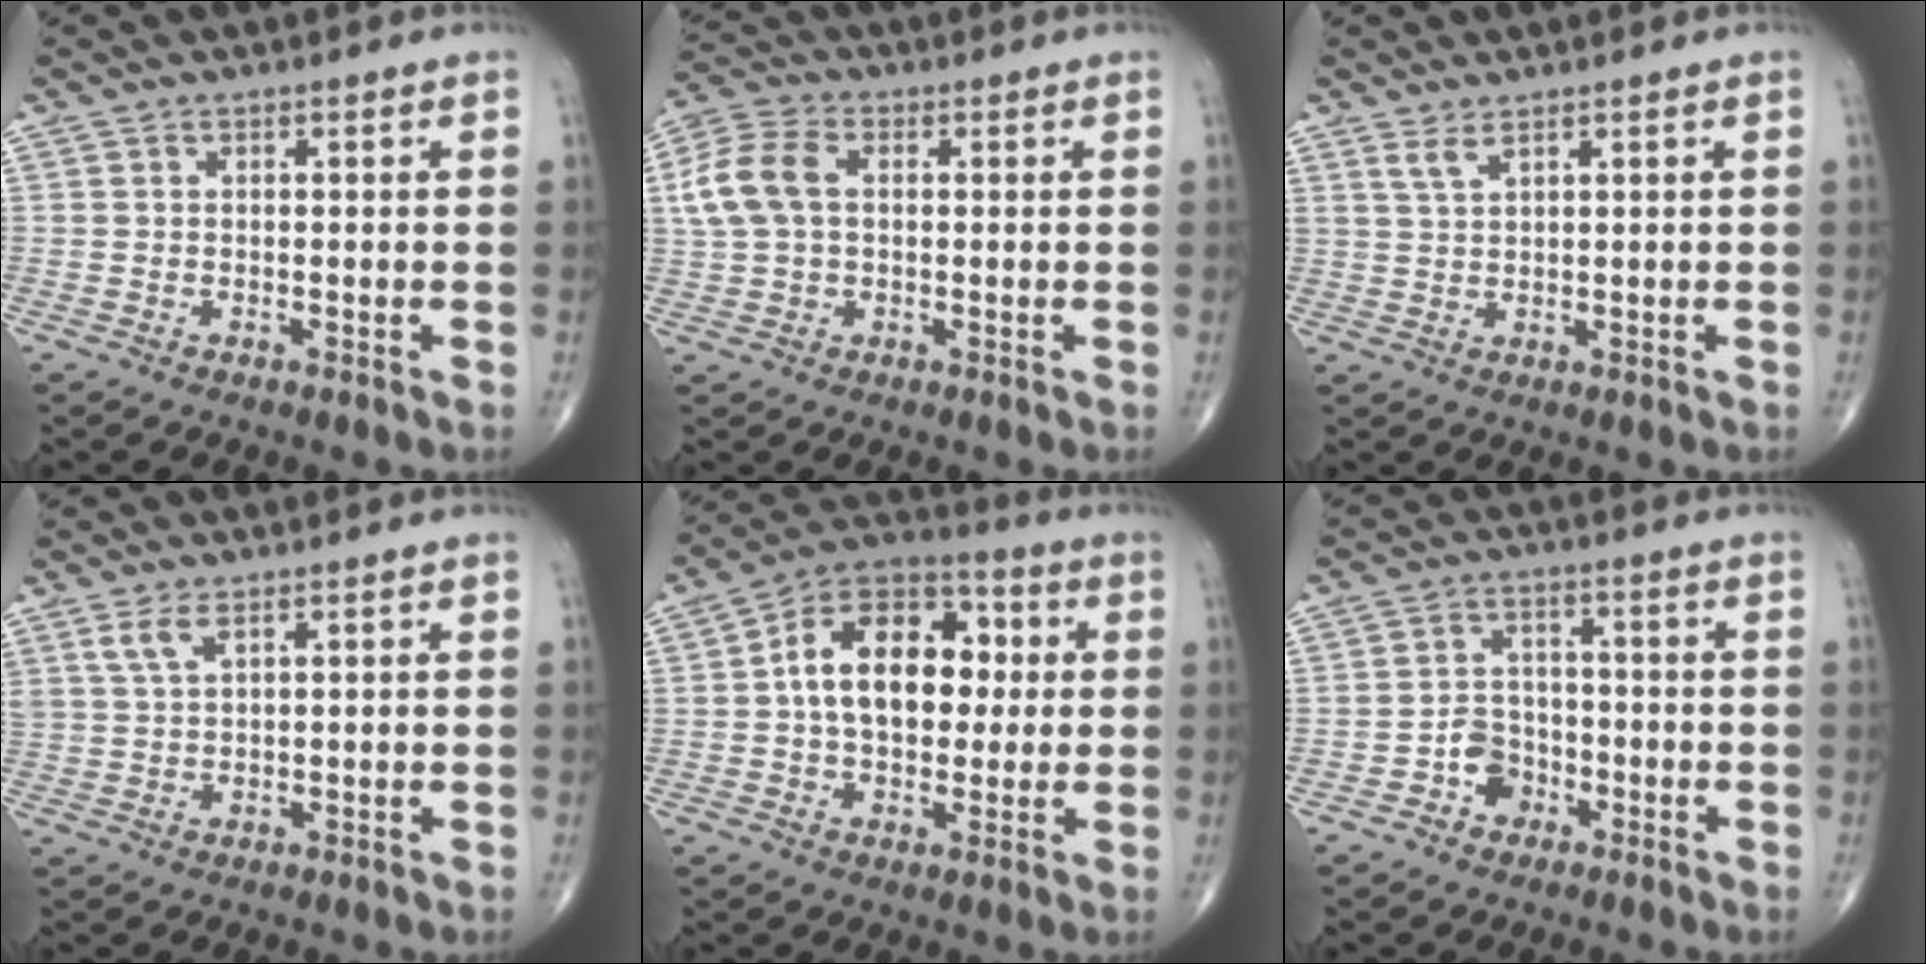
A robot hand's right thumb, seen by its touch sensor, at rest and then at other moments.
{"total": 8.8, "force": [1.3, 5.7, 6.6], "torque": [-0.149, 0.022, 0.024]}
{"total": 2.4, "force": [1.8, 0.5, 1.5], "torque": [-0.035, -0.008, 0.041]}
{"total": 3.4, "force": [2.1, 1.3, 2.4], "torque": [-0.052, -0.004, 0.050]}
{"total": 16.7, "force": [1.6, 10.8, 12.7], "torque": [-0.167, 0.028, 0.016]}
{"total": 5.3, "force": [-2.4, 4.3, 2.0], "torque": [-0.005, 0.026, -0.046]}